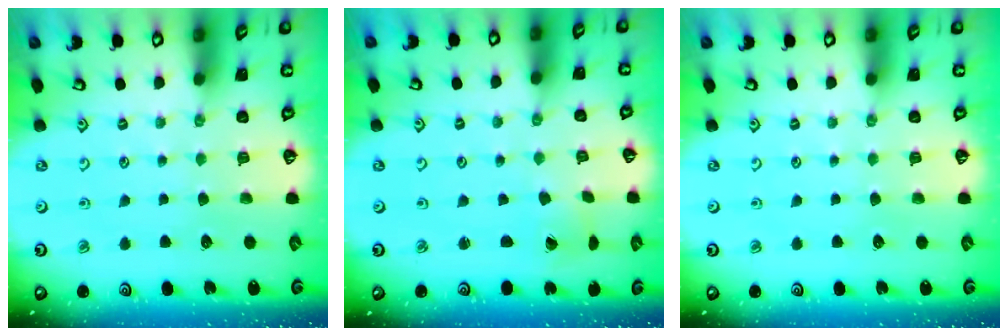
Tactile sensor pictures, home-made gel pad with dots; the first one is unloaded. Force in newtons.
{"total": 1.4, "press": 1.4, "slide": 0.3}
{"total": 0.0}